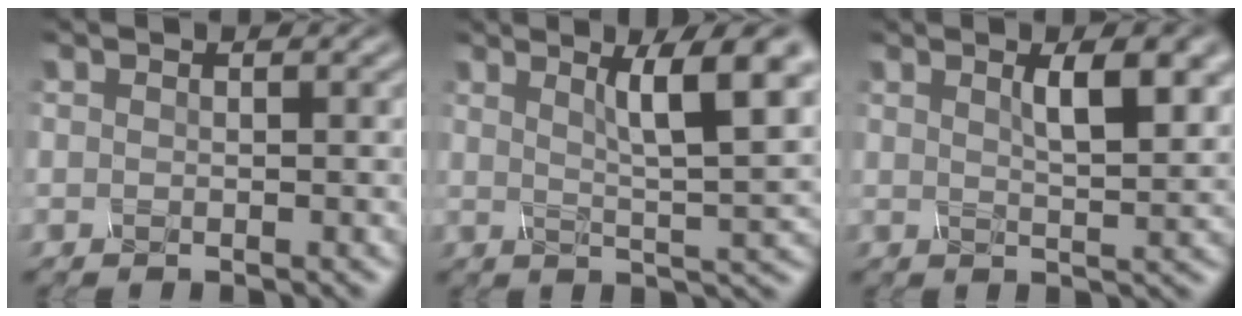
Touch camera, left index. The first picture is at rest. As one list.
[{"total": 7.1, "force": [2.7, 1.4, 6.4], "torque": [-0.085, 0.006, 0.051]}, {"total": 4.9, "force": [1.6, 1.6, 4.4], "torque": [-0.056, 0.004, 0.024]}]